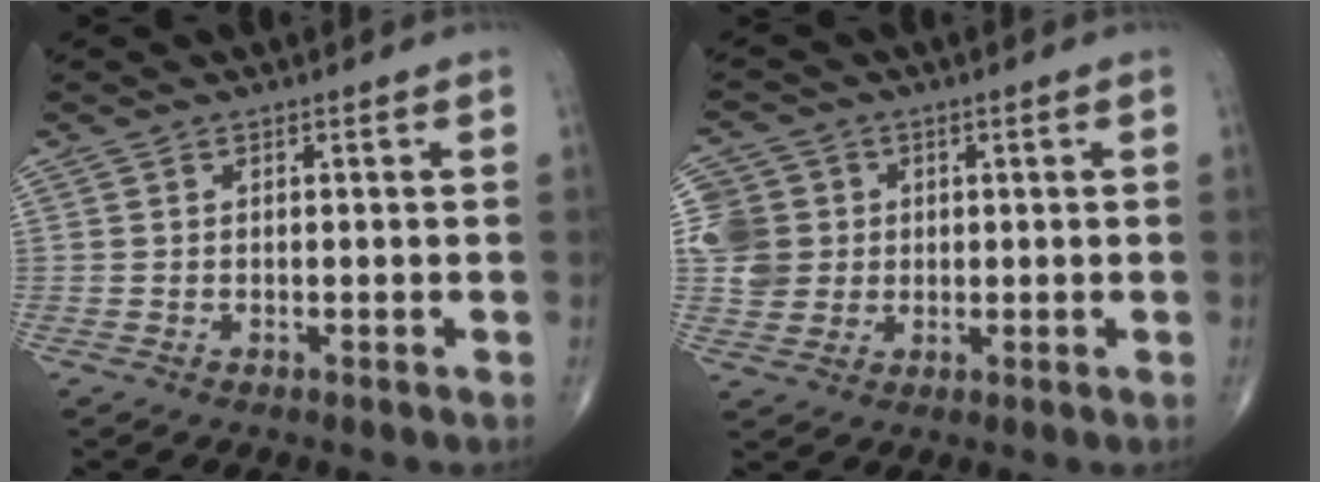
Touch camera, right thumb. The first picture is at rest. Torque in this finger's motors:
{"motor_torque": [0.02, 0.03, 0.21, 0.16, 0.00]}